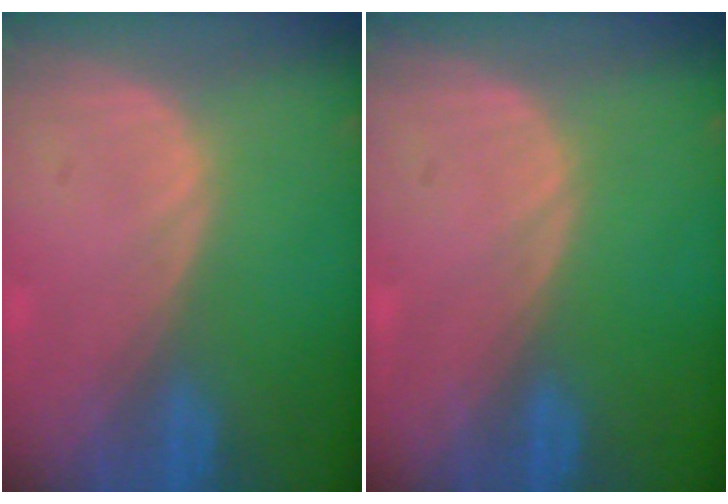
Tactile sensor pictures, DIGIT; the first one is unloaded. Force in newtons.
{"total": 0.0}